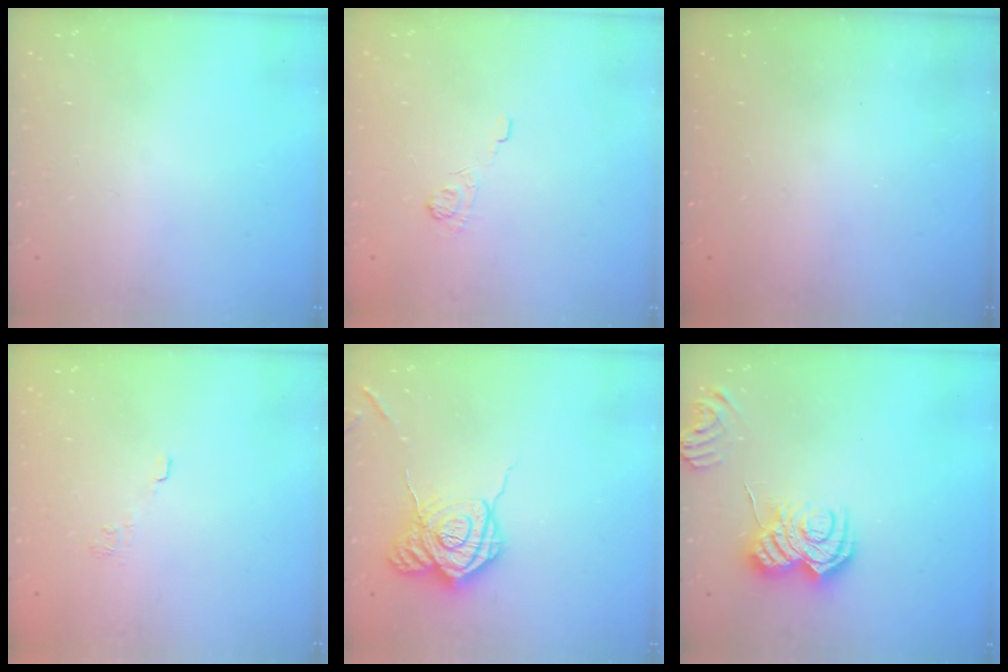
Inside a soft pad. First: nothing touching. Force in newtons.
{"total": 2.5, "press": 2.1, "slide": 1.4}
{"total": 2.6, "press": 2.4, "slide": 0.8}
{"total": 6.5, "press": 6.4, "slide": 1.1}
{"total": 17.0, "press": 17.0, "slide": 0.9}
{"total": 10.1, "press": 10.1, "slide": 0.9}